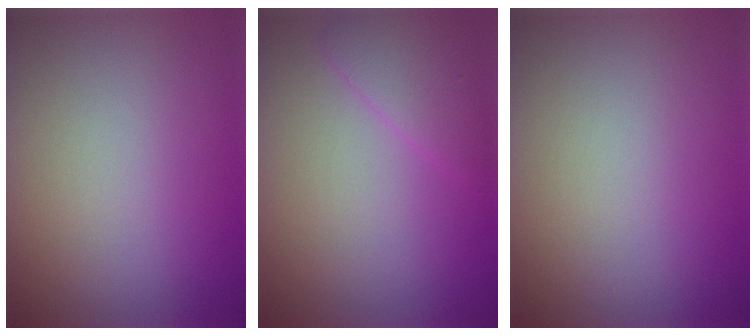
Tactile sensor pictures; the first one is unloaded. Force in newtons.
{"total": 2.6, "press": 2.6, "slide": 0.2}
{"total": 0.0}